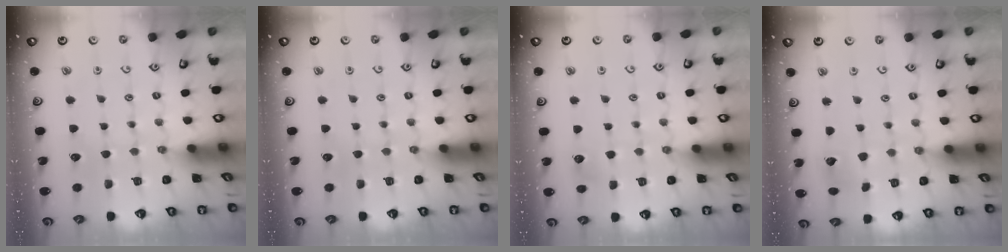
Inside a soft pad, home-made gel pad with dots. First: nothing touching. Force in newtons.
{"total": 0.0}
{"total": 3.2, "press": 3.2, "slide": 0.4}
{"total": 5.2, "press": 5.1, "slide": 0.8}